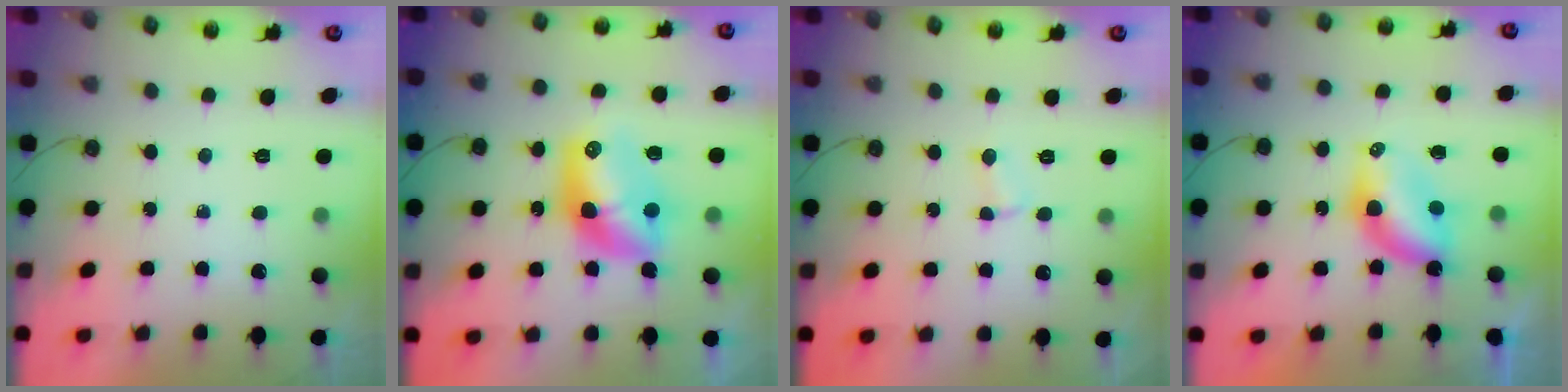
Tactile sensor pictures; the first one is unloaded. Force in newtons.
{"total": 11.7, "press": 11.6, "slide": 1.0}
{"total": 3.6, "press": 3.6, "slide": 0.4}
{"total": 6.8, "press": 6.8, "slide": 0.2}